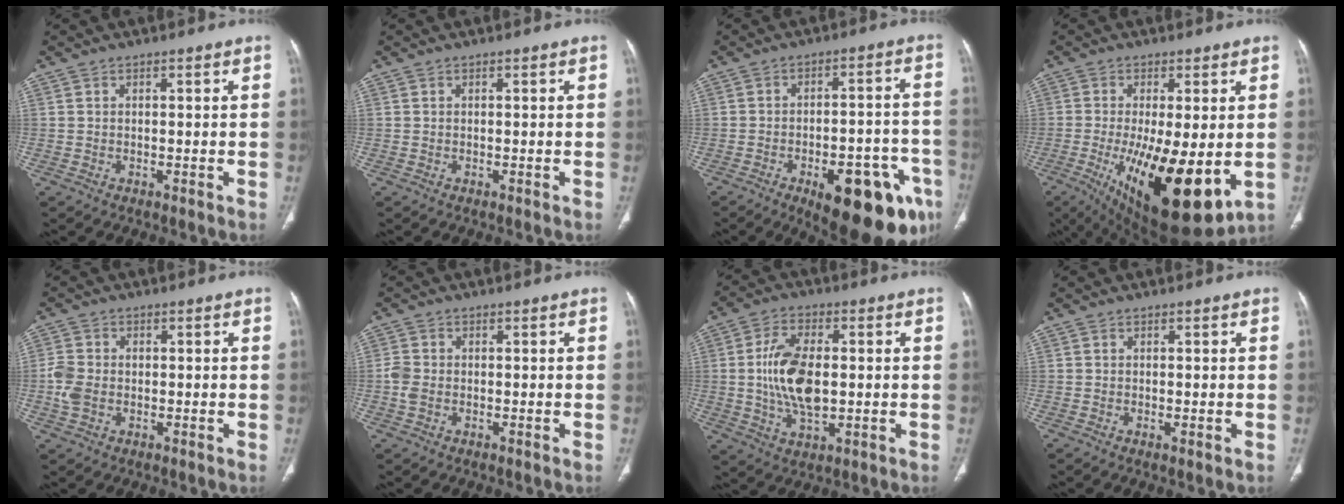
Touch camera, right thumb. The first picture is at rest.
{"total": 0.0}
{"total": 20.7, "force": [-9.9, 8.1, 16.2], "torque": [-0.148, 0.042, -0.122]}
{"total": 20.6, "force": [-4.7, 7.1, 18.7], "torque": [-0.291, -0.037, -0.049]}
{"total": 4.8, "force": [-0.7, 3.5, 3.2], "torque": [-0.080, 0.008, -0.014]}
{"total": 2.8, "force": [-0.6, 2.0, 1.8], "torque": [-0.047, 0.006, -0.013]}
{"total": 12.2, "force": [0.1, 6.5, 10.4], "torque": [-0.198, 0.000, 0.005]}
{"total": 0.9, "force": [-0.2, 0.2, 0.9], "torque": [-0.020, -0.005, -0.001]}